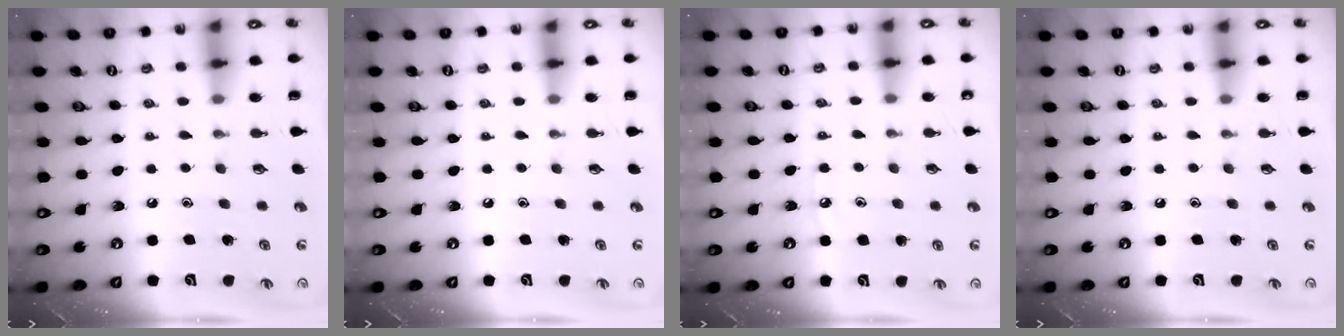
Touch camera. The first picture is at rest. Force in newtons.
{"total": 0.0}
{"total": 4.2, "press": 4.1, "slide": 0.5}
{"total": 0.0}